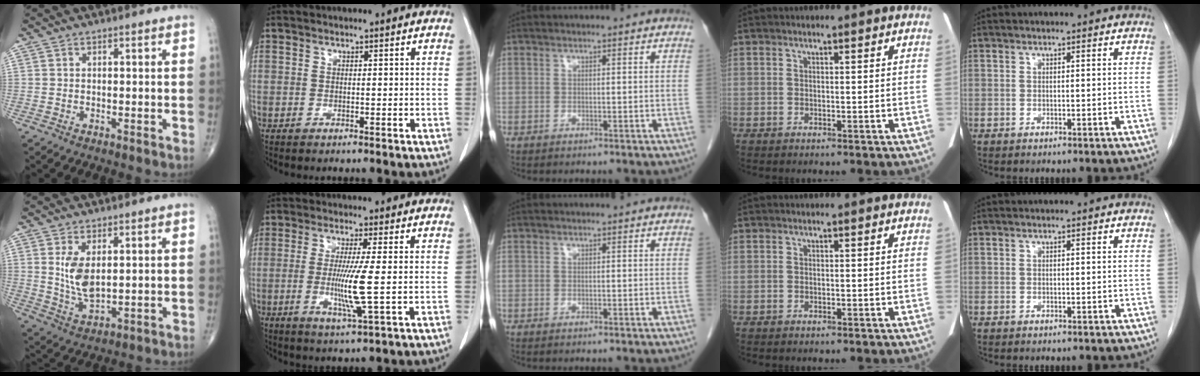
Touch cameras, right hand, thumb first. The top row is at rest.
{"thumb": {"total": 7.1, "force": [1.7, 3.5, 5.9], "torque": [-0.108, -0.018, 0.046]}, "index": {"total": 7.5, "force": [-0.7, -0.5, 7.4], "torque": [-0.147, -0.019, -0.014]}}